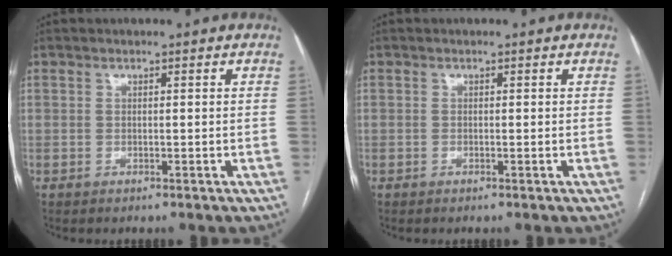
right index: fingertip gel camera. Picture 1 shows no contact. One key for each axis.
{"total": 0.0}